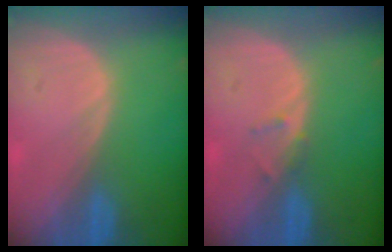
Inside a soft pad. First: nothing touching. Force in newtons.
{"total": 1.3, "press": 1.1, "slide": 0.8}